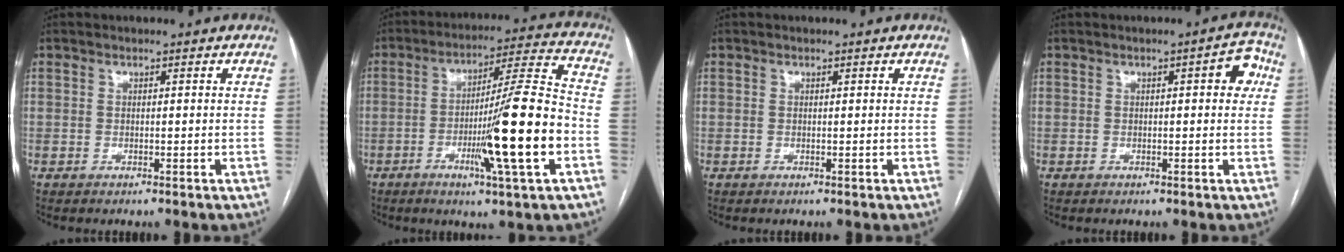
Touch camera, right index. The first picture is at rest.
{"total": 16.6, "force": [-4.7, -0.6, 15.9], "torque": [-0.258, -0.007, -0.080]}
{"total": 0.0}
{"total": 4.0, "force": [0.9, 1.2, 3.7], "torque": [-0.036, 0.011, 0.003]}